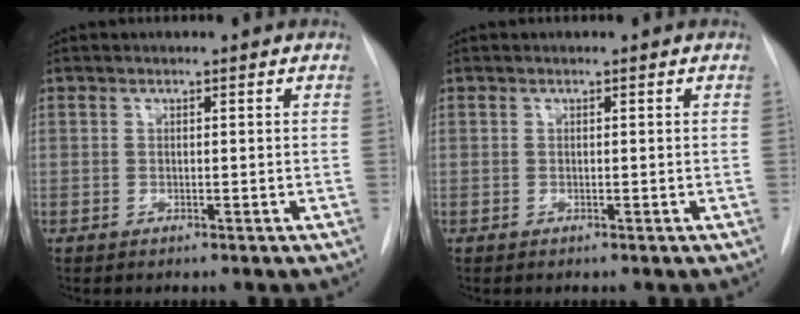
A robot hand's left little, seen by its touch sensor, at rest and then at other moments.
{"total": 0.0}